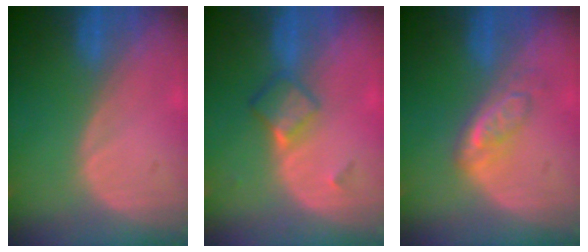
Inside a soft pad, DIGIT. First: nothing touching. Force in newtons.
{"total": 4.8, "press": 4.2, "slide": 2.4}
{"total": 5.0, "press": 4.6, "slide": 2.0}